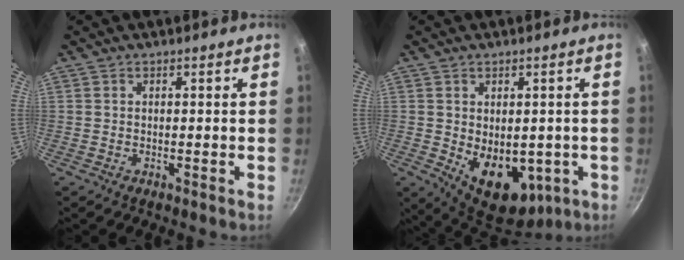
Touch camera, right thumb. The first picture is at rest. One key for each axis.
{"total": 13.5, "fx": -2.3, "fy": 9.0, "fz": 9.8, "tx": -0.107, "ty": -0.020, "tz": -0.008}